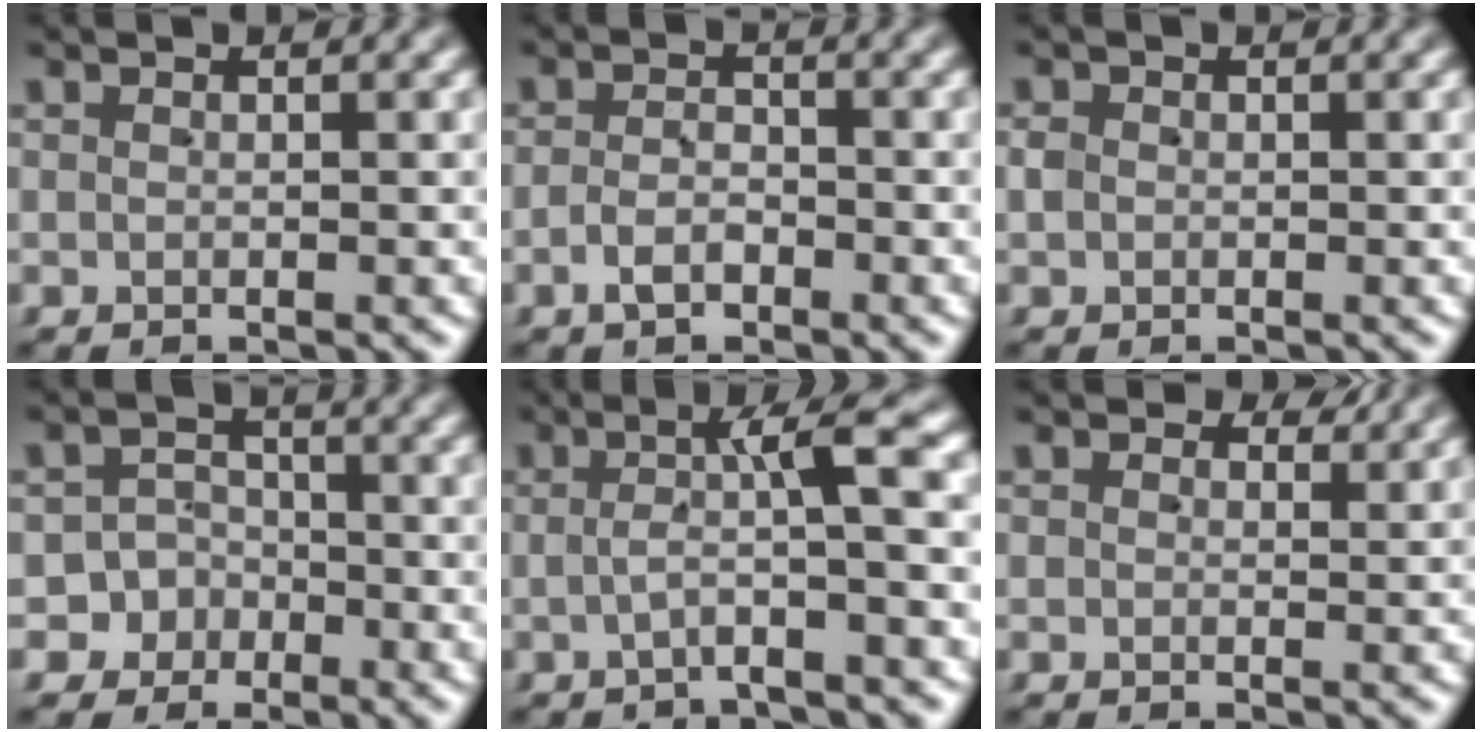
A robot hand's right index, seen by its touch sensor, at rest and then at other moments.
{"total": 2.3, "force": [-1.7, 1.0, 1.1], "torque": [-0.016, -0.001, -0.030]}
{"total": 0.8, "force": [-0.2, 0.8, 0.2], "torque": [-0.003, -0.002, -0.002]}
{"total": 8.0, "force": [-2.7, 7.4, 1.0], "torque": [-0.039, -0.018, -0.054]}
{"total": 3.3, "force": [-0.6, -0.6, 3.2], "torque": [-0.049, 0.005, -0.007]}
{"total": 1.4, "force": [1.2, 0.7, 0.3], "torque": [0.002, -0.006, 0.018]}